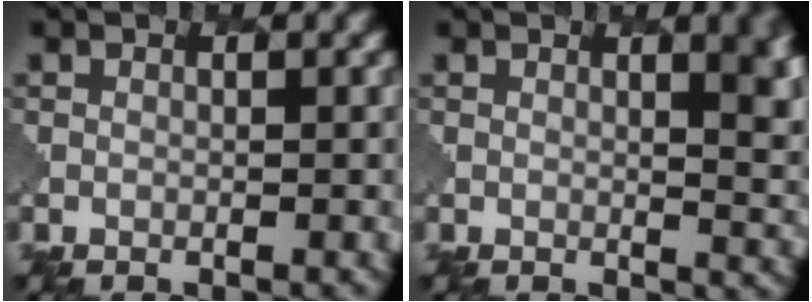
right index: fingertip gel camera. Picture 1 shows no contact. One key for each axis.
{"total": 6.0, "fx": 2.0, "fy": 2.5, "fz": 5.1, "tx": -0.027, "ty": 0.006, "tz": 0.017}